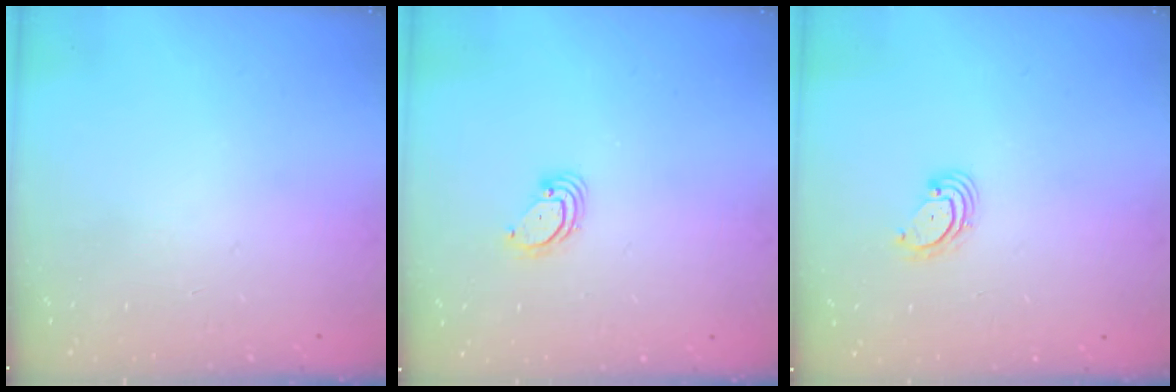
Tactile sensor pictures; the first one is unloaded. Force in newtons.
{"total": 3.9, "press": 3.9, "slide": 0.2}
{"total": 2.9, "press": 2.9, "slide": 0.4}